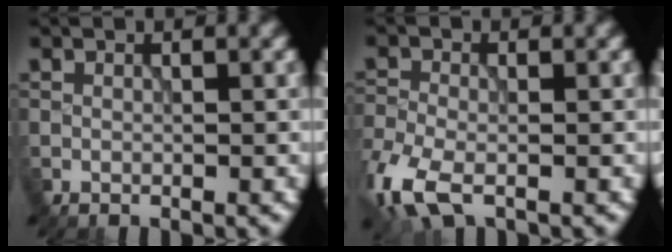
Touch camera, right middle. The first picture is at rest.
{"total": 5.8, "force": [-3.0, 3.0, 3.8], "torque": [-0.096, -0.014, -0.071]}